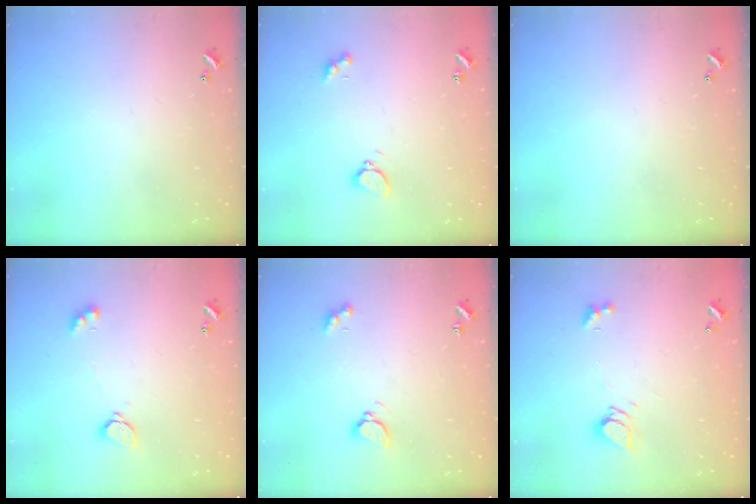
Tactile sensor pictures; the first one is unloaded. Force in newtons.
{"total": 2.8, "press": 2.7, "slide": 0.6}
{"total": 0.0}
{"total": 2.2, "press": 2.2, "slide": 0.2}
{"total": 3.3, "press": 3.3, "slide": 0.5}
{"total": 6.3, "press": 6.2, "slide": 1.0}